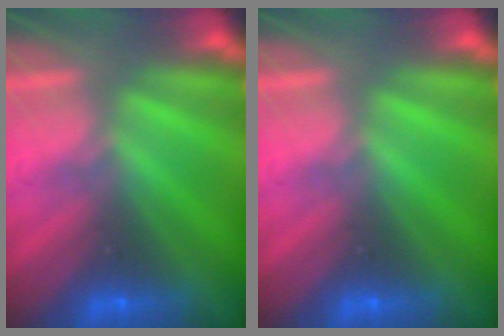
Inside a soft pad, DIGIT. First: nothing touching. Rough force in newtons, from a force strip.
{"total": 0.0}